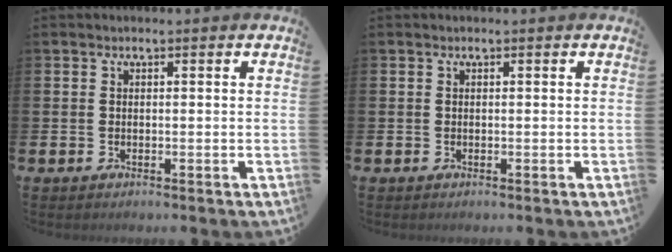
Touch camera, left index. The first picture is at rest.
{"total": 0.0}